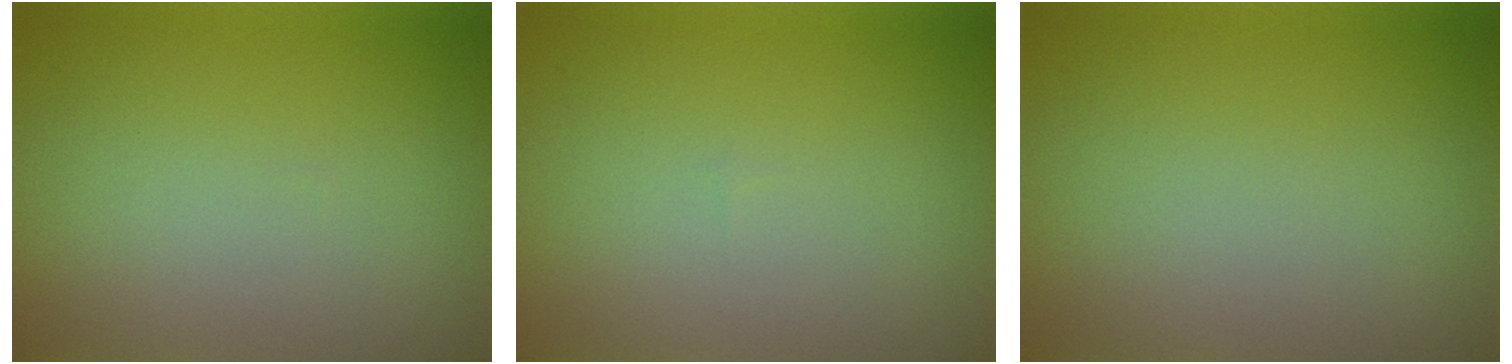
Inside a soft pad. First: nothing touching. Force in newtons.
{"total": 0.0}
{"total": 0.0}